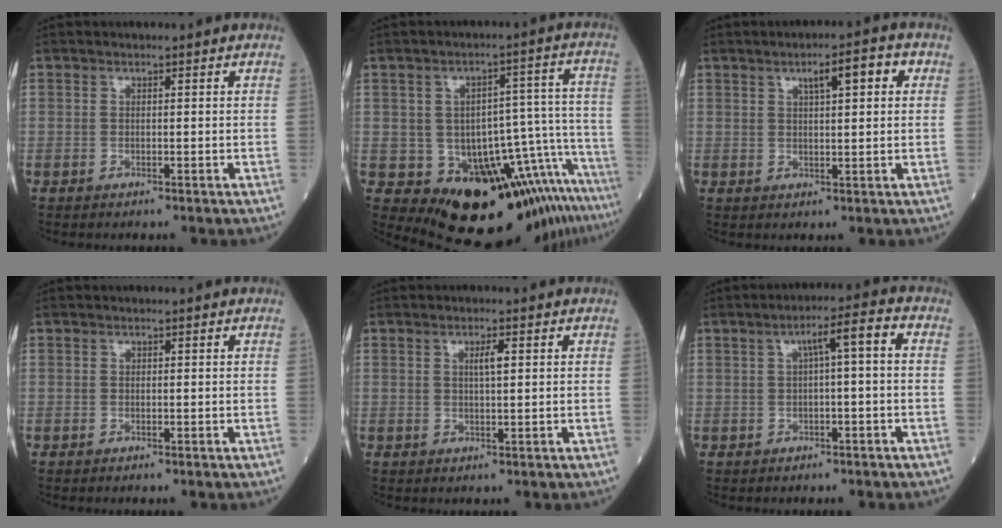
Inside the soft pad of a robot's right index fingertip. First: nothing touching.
{"total": 12.6, "force": [-9.4, 2.3, 8.0], "torque": [-0.078, 0.049, -0.127]}
{"total": 5.3, "force": [2.0, 1.1, 4.8], "torque": [-0.074, 0.012, 0.032]}
{"total": 0.0}
{"total": 2.0, "force": [0.7, 0.2, 1.9], "torque": [-0.034, -0.001, 0.011]}
{"total": 4.8, "force": [0.6, 0.4, 4.8], "torque": [-0.073, 0.019, 0.008]}